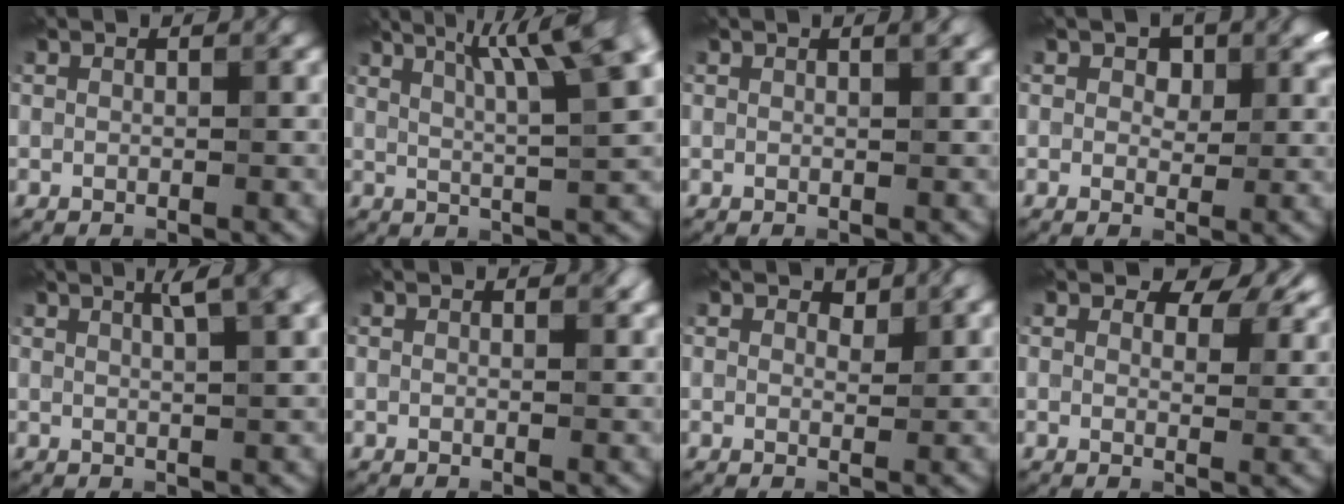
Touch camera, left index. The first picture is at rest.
{"total": 9.2, "force": [4.4, 1.8, 7.9], "torque": [-0.094, 0.026, 0.066]}
{"total": 0.7, "force": [0.5, 0.0, 0.5], "torque": [-0.004, -0.001, 0.007]}
{"total": 2.9, "force": [1.2, 2.0, 1.7], "torque": [-0.024, -0.003, 0.009]}
{"total": 4.5, "force": [2.6, 1.2, 3.5], "torque": [-0.033, 0.020, 0.021]}
{"total": 0.8, "force": [0.5, 0.4, 0.5], "torque": [-0.003, -0.002, 0.007]}
{"total": 1.1, "force": [0.9, 0.6, 0.4], "torque": [-0.006, -0.002, 0.012]}
{"total": 4.8, "force": [2.9, 2.7, 2.8], "torque": [-0.034, -0.004, 0.037]}